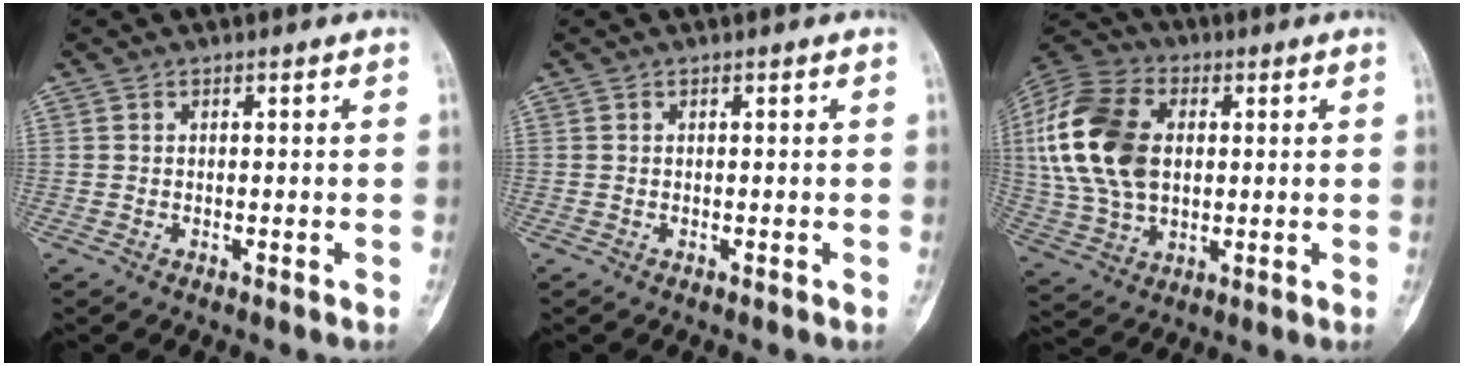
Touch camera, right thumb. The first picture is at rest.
{"total": 0.0}
{"total": 20.4, "force": [2.7, 13.5, 15.1], "torque": [-0.311, 0.007, 0.050]}